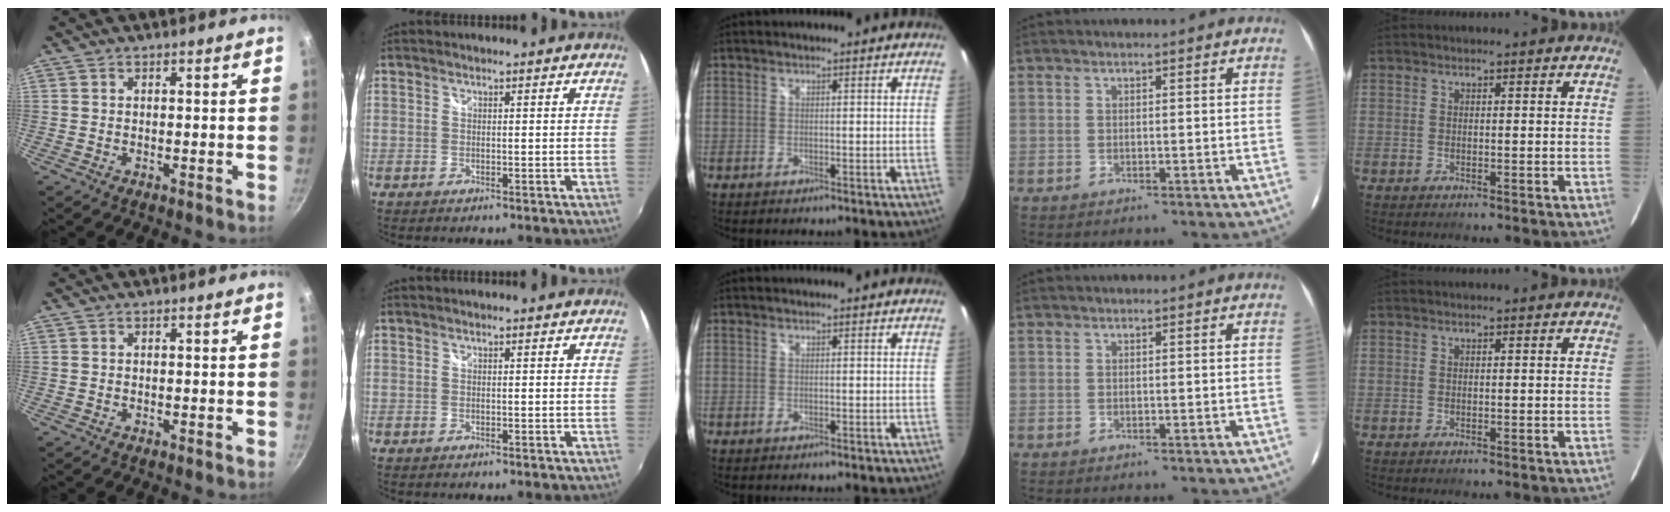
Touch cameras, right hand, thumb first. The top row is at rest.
{}